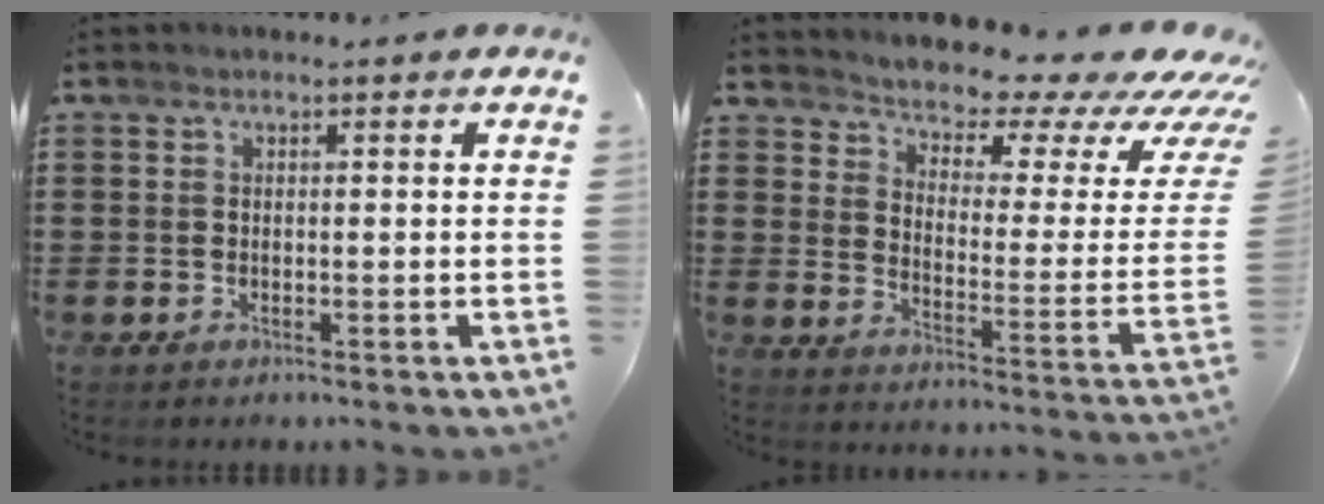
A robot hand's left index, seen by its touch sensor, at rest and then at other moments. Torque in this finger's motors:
{"motor_torque": [2.14, 0.00, 0.70, 0.03]}